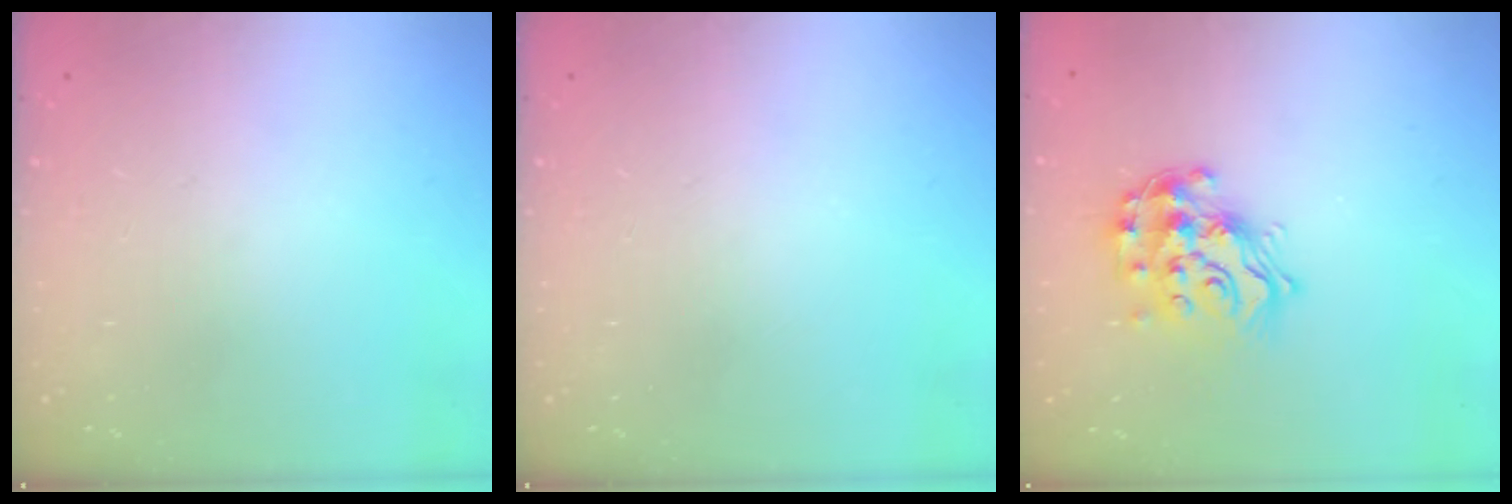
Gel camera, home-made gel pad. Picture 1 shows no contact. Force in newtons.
{"total": 0.0}
{"total": 14.5, "press": 14.4, "slide": 1.0}